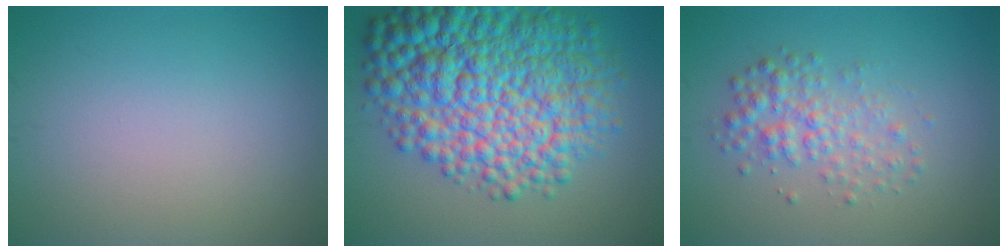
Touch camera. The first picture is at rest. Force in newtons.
{"total": 13.8, "press": 13.8, "slide": 0.3}
{"total": 3.1, "press": 3.1, "slide": 0.0}